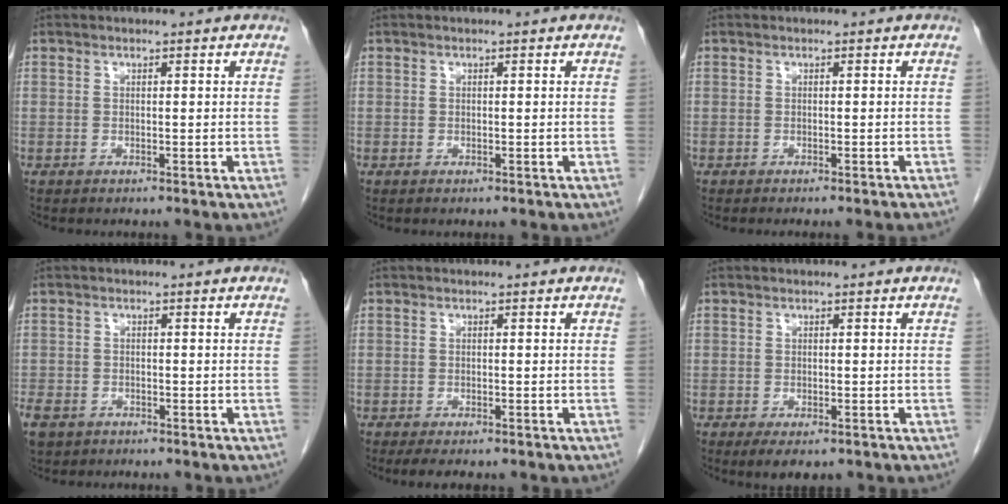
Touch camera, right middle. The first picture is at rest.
{"total": 0.0}
{"total": 2.5, "force": [-2.2, -0.5, 1.1], "torque": [-0.013, 0.004, -0.027]}
{"total": 6.3, "force": [-3.9, 4.2, 2.5], "torque": [-0.063, -0.006, -0.062]}
{"total": 4.2, "force": [-3.2, 1.4, 2.4], "torque": [-0.033, -0.009, -0.040]}
{"total": 3.8, "force": [-2.4, 1.6, 2.4], "torque": [-0.034, -0.007, -0.030]}